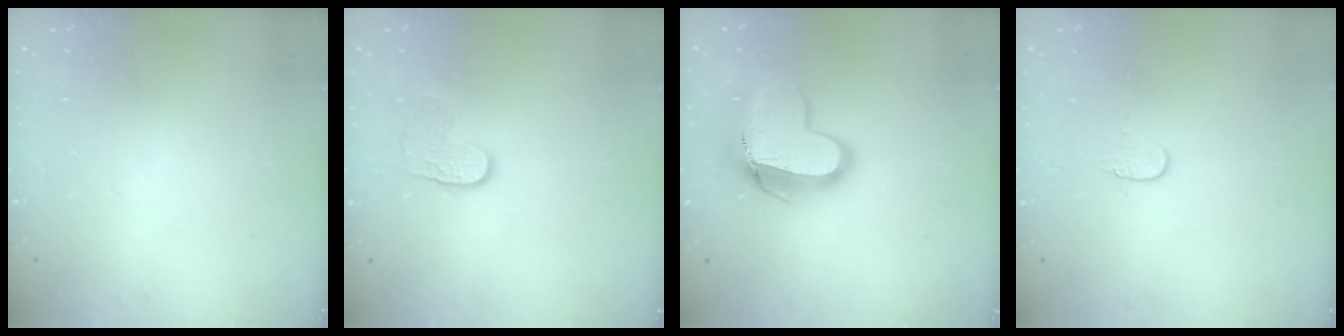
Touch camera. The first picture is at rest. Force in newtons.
{"total": 5.2, "press": 5.2, "slide": 0.2}
{"total": 14.1, "press": 14.1, "slide": 1.1}
{"total": 4.1, "press": 4.1, "slide": 0.4}